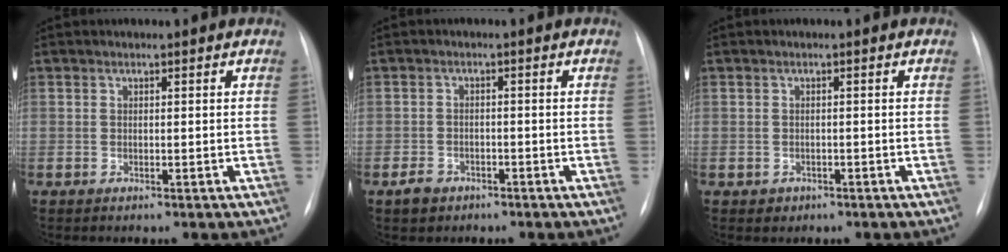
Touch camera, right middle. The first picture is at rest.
{"total": 2.3, "force": [-1.0, 2.0, 0.7], "torque": [-0.019, 0.005, -0.010]}
{"total": 1.2, "force": [-0.6, 1.1, 0.1], "torque": [-0.001, 0.004, -0.006]}